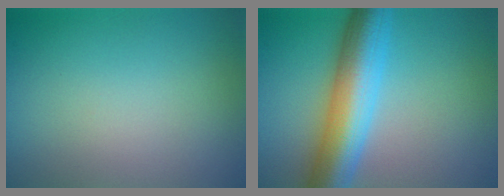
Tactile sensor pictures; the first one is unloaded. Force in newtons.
{"total": 8.7, "press": 8.7, "slide": 0.1}